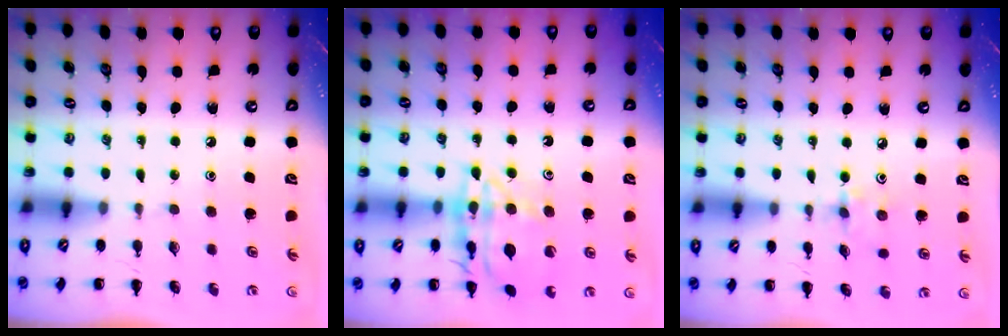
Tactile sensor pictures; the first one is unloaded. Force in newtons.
{"total": 15.1, "press": 15.0, "slide": 1.4}
{"total": 2.2, "press": 2.1, "slide": 0.6}